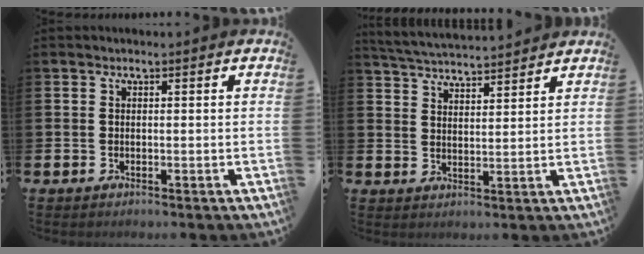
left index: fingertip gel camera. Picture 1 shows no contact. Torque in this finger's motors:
{"motor_torque": [0.15, -0.15, 0.16, 0.07]}